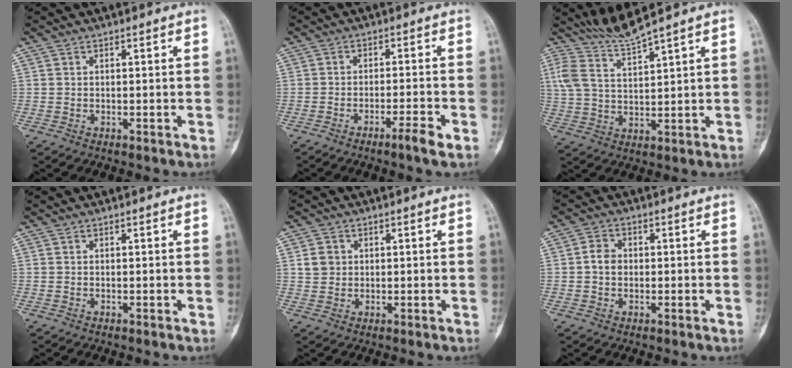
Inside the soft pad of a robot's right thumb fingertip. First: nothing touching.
{"total": 4.0, "force": [-2.5, 0.0, 3.0], "torque": [-0.057, 0.013, -0.046]}
{"total": 5.9, "force": [5.3, -1.1, 2.2], "torque": [-0.051, -0.045, 0.117]}
{"total": 0.0}
{"total": 3.2, "force": [0.8, 2.9, 1.2], "torque": [-0.008, 0.001, 0.016]}
{"total": 3.1, "force": [0.0, 2.5, 1.8], "torque": [-0.023, 0.009, -0.006]}